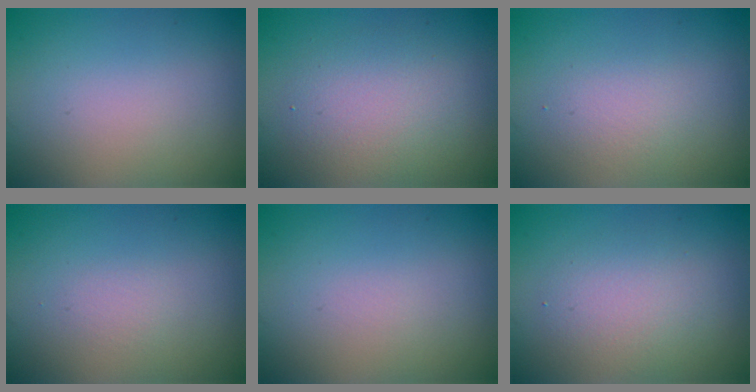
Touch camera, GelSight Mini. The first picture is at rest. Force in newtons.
{"total": 4.0, "press": 4.0, "slide": 0.1}
{"total": 1.7, "press": 1.7, "slide": 0.2}
{"total": 0.0}
{"total": 0.0}
{"total": 3.2, "press": 3.2, "slide": 0.2}